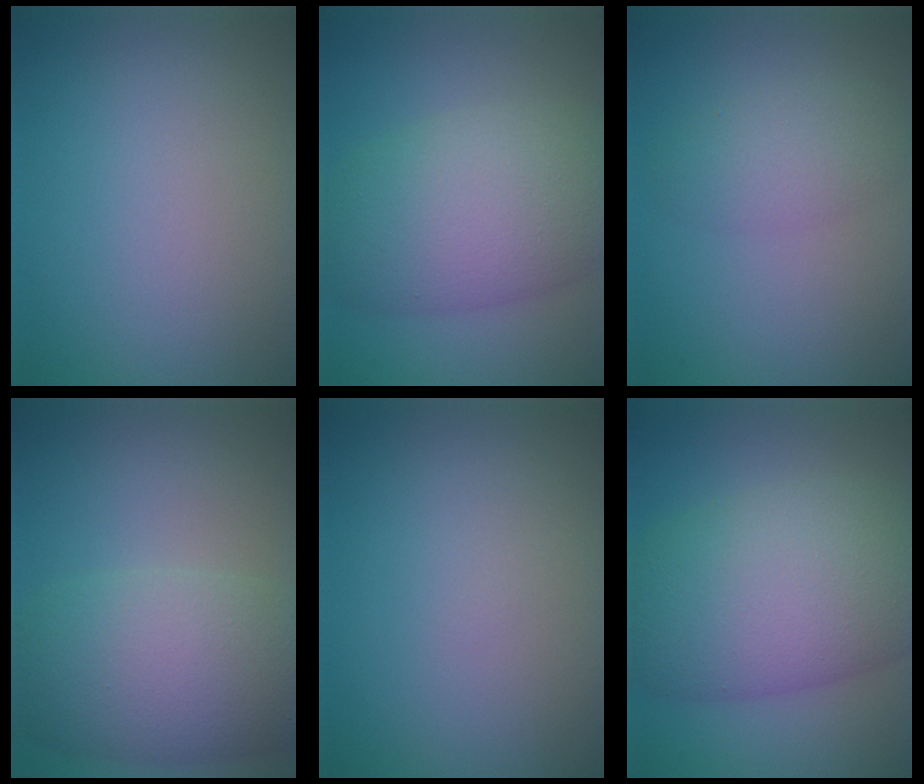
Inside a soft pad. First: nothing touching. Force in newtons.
{"total": 8.9, "press": 8.9, "slide": 0.5}
{"total": 2.7, "press": 2.7, "slide": 0.0}
{"total": 8.6, "press": 8.6, "slide": 0.6}
{"total": 0.0}
{"total": 11.5, "press": 11.5, "slide": 0.6}